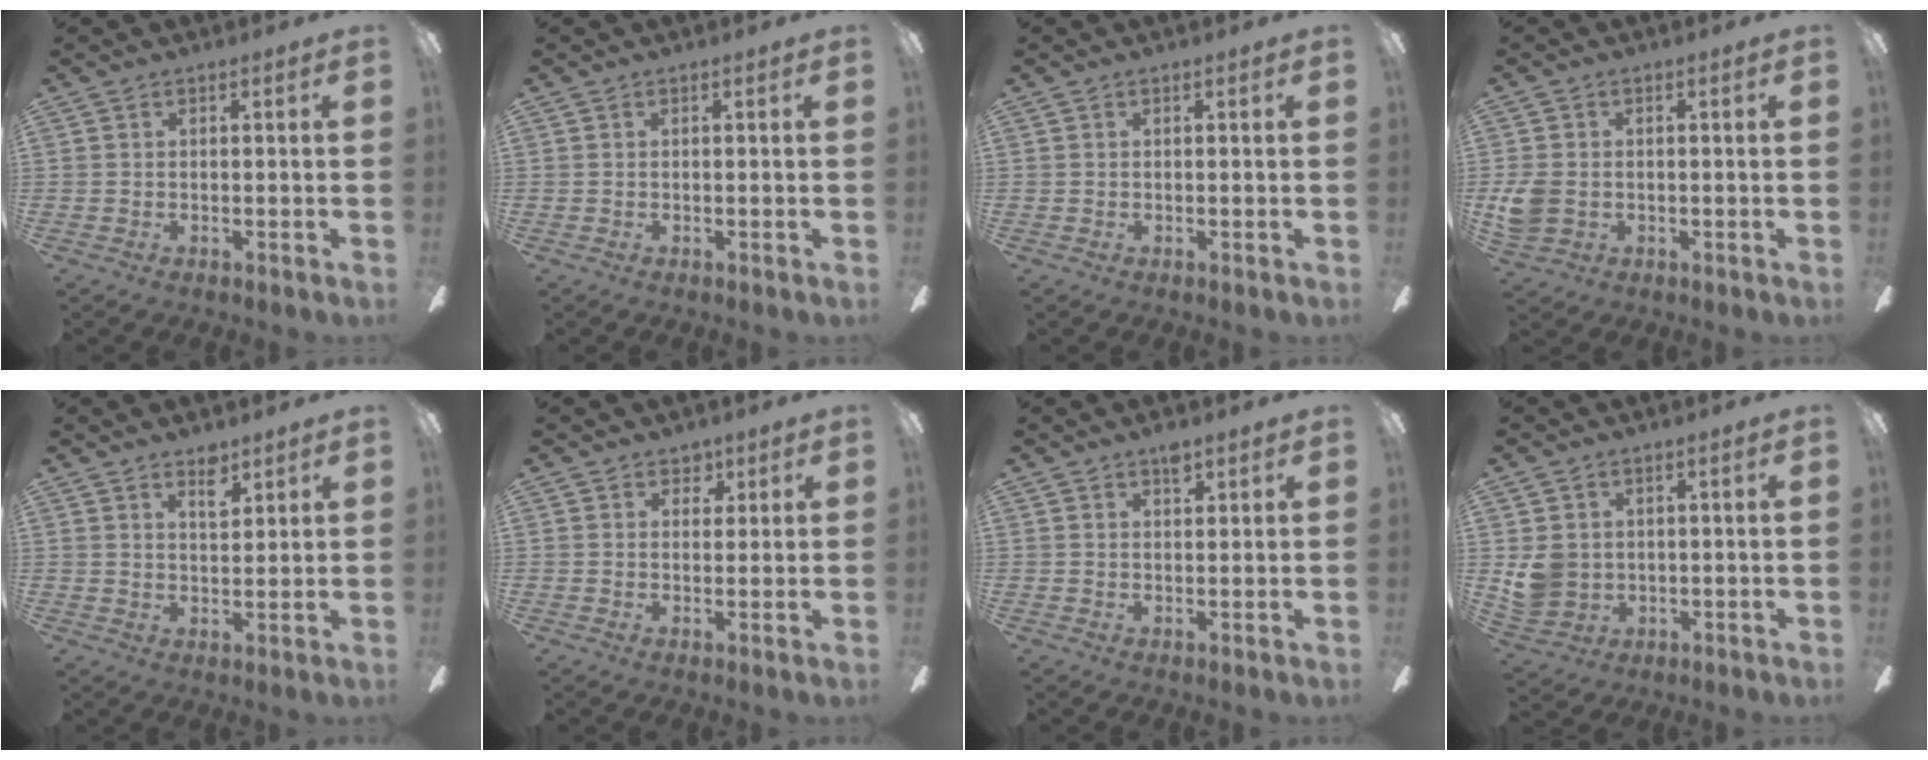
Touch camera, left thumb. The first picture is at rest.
{"total": 0.0}
{"total": 0.0}
{"total": 5.8, "force": [-0.6, 4.7, 3.3], "torque": [-0.084, 0.006, -0.010]}
{"total": 5.5, "force": [4.0, 2.4, 2.8], "torque": [-0.024, -0.025, 0.066]}
{"total": 3.5, "force": [2.3, 2.4, 1.0], "torque": [-0.003, -0.006, 0.038]}
{"total": 3.2, "force": [2.3, 1.3, 1.7], "torque": [-0.012, -0.011, 0.037]}
{"total": 6.2, "force": [1.3, 5.7, 2.1], "torque": [-0.034, 0.005, 0.027]}